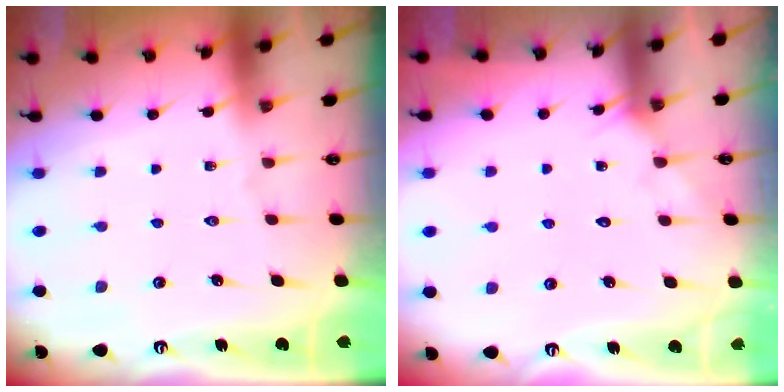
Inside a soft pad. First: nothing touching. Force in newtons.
{"total": 2.8, "press": 2.8, "slide": 0.1}